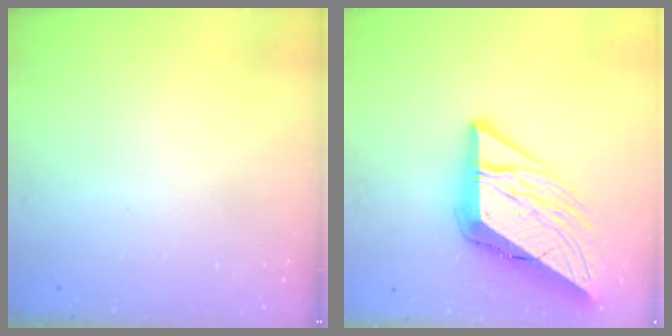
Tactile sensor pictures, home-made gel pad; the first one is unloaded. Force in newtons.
{"total": 17.8, "press": 17.7, "slide": 2.2}